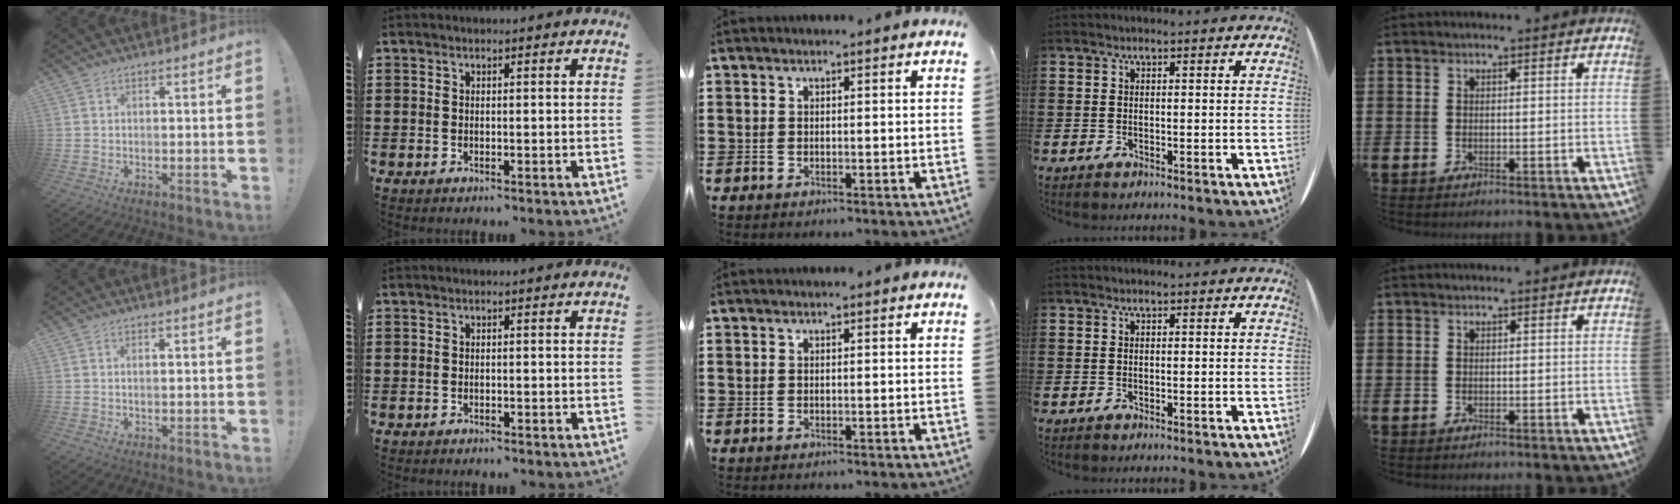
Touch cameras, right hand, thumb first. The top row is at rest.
{"thumb": {"total": 0.9, "force": [0.3, -0.1, 0.8], "torque": [-0.015, -0.002, 0.005]}, "index": {"total": 0.6, "force": [-0.5, 0.2, 0.1], "torque": [-0.004, 0.000, -0.011]}}